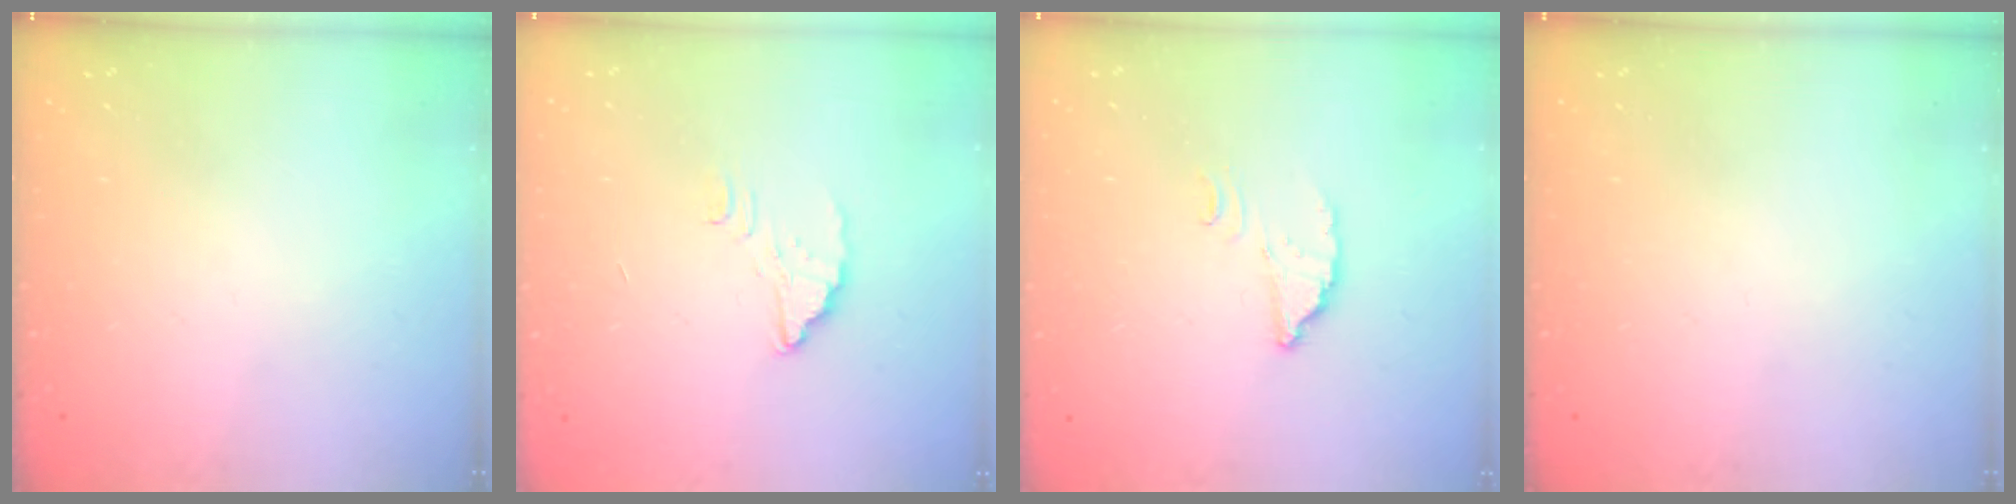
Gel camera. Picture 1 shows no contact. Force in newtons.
{"total": 2.4, "press": 2.4, "slide": 0.2}
{"total": 2.6, "press": 2.6, "slide": 0.1}
{"total": 0.0}